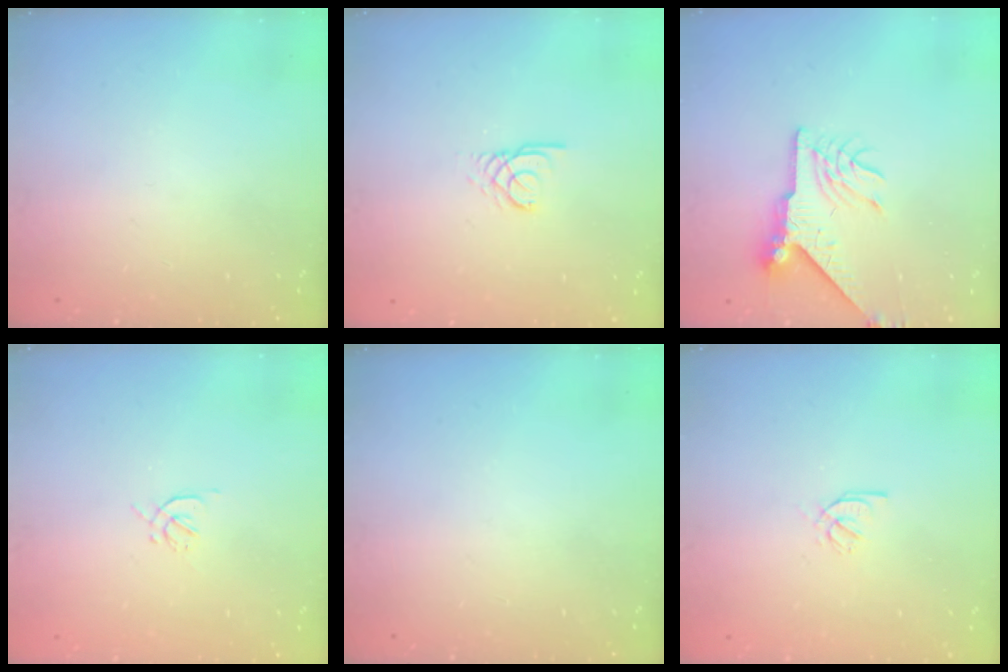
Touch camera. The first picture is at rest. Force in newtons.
{"total": 2.4, "press": 2.4, "slide": 0.3}
{"total": 9.9, "press": 9.8, "slide": 1.1}
{"total": 1.2, "press": 1.2, "slide": 0.4}
{"total": 0.0}
{"total": 2.1, "press": 2.1, "slide": 0.2}